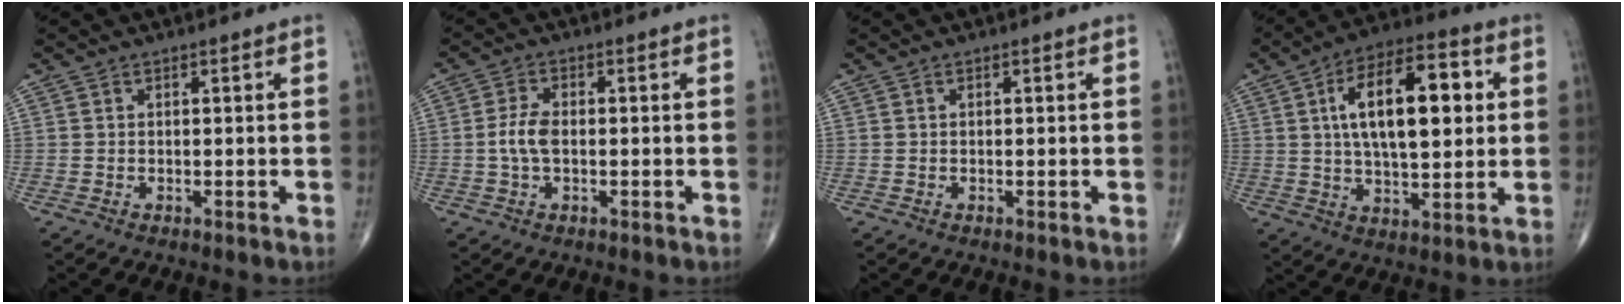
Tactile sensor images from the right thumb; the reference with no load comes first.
{"total": 5.6, "force": [-0.3, 2.8, 4.9], "torque": [-0.112, 0.007, -0.008]}
{"total": 0.0}
{"total": 18.4, "force": [3.8, 8.4, 16.0], "torque": [-0.241, 0.012, 0.056]}